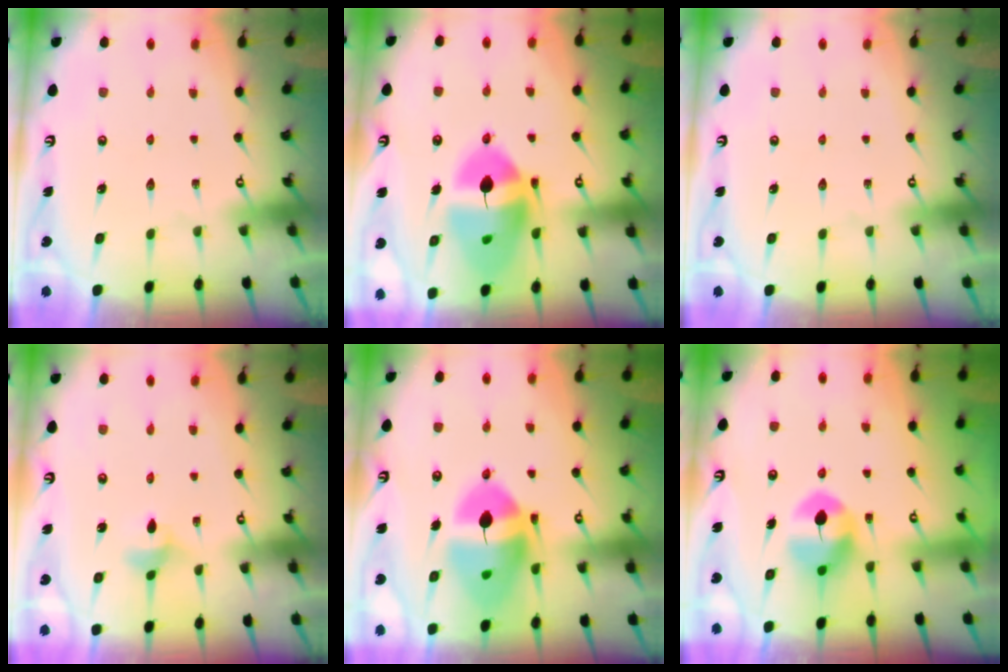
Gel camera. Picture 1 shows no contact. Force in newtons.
{"total": 17.3, "press": 17.2, "slide": 1.7}
{"total": 0.0}
{"total": 3.7, "press": 3.7, "slide": 0.7}
{"total": 16.0, "press": 15.8, "slide": 2.1}
{"total": 8.3, "press": 8.3, "slide": 0.6}